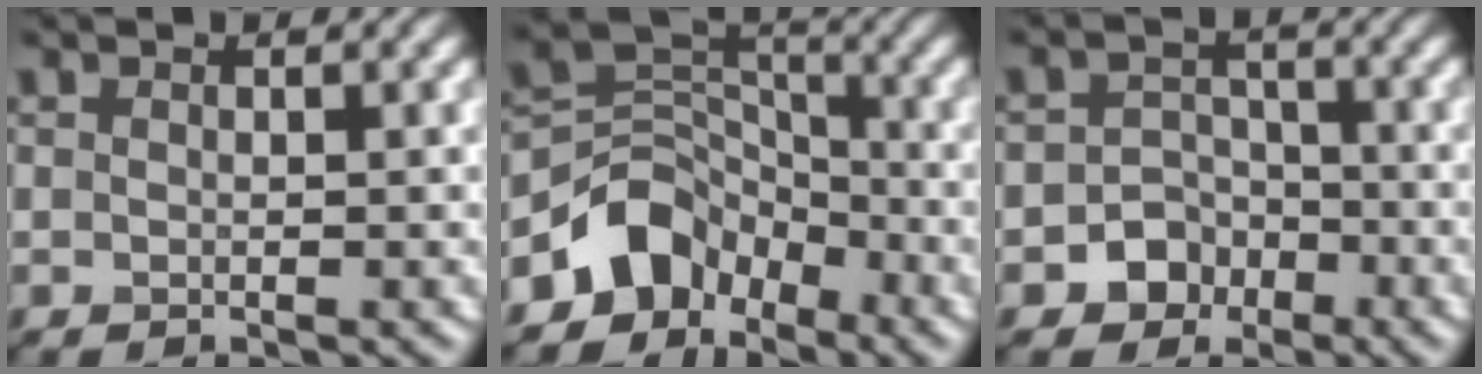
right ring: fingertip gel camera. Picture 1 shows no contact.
{"total": 5.5, "force": [-3.5, 3.9, 1.4], "torque": [-0.003, 0.007, -0.073]}
{"total": 3.7, "force": [-1.9, 3.0, 0.8], "torque": [0.019, 0.008, -0.042]}